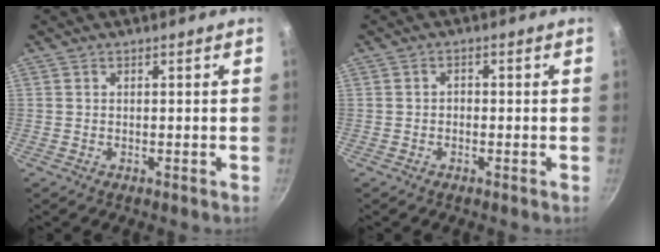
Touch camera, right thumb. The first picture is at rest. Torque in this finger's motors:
{"motor_torque": [-0.32, 0.15, -0.09, 0.13, -0.02]}